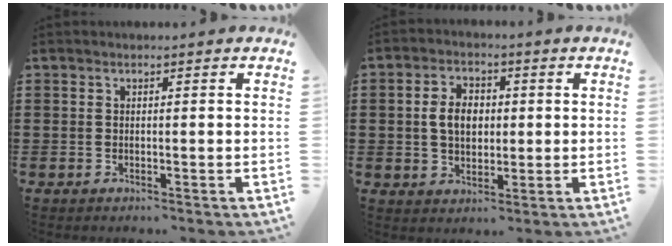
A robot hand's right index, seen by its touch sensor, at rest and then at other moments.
{"total": 5.2, "force": [0.3, 3.5, 3.9], "torque": [-0.082, 0.007, -0.002]}